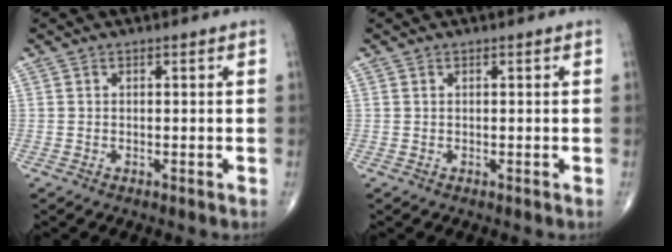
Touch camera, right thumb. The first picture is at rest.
{"total": 0.0}